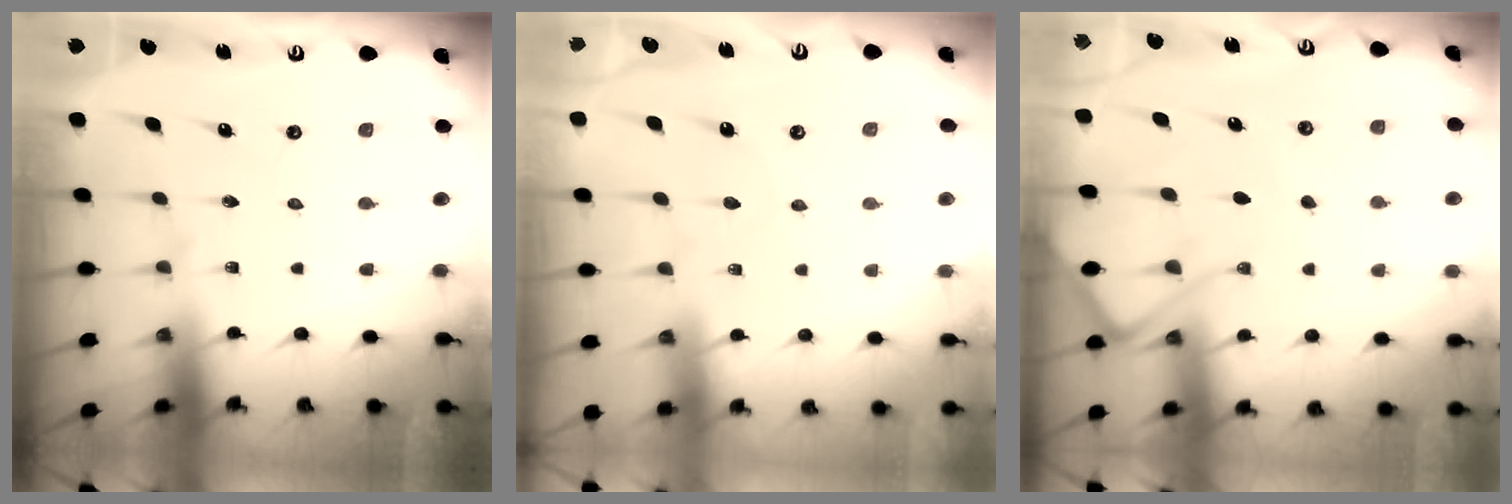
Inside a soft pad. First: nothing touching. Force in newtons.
{"total": 2.6, "press": 2.5, "slide": 0.3}
{"total": 8.7, "press": 8.7, "slide": 1.1}